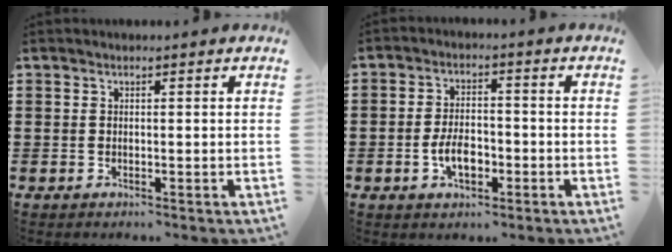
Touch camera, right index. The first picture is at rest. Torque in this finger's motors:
{"motor_torque": [1.08, 1.06, 0.44, 0.09]}